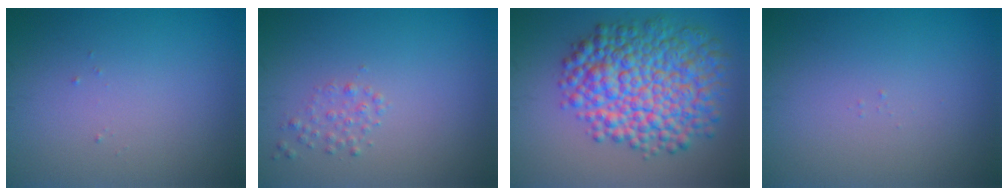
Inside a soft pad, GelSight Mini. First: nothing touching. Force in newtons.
{"total": 1.1, "press": 1.1, "slide": 0.0}
{"total": 10.5, "press": 10.5, "slide": 0.2}
{"total": 0.0}